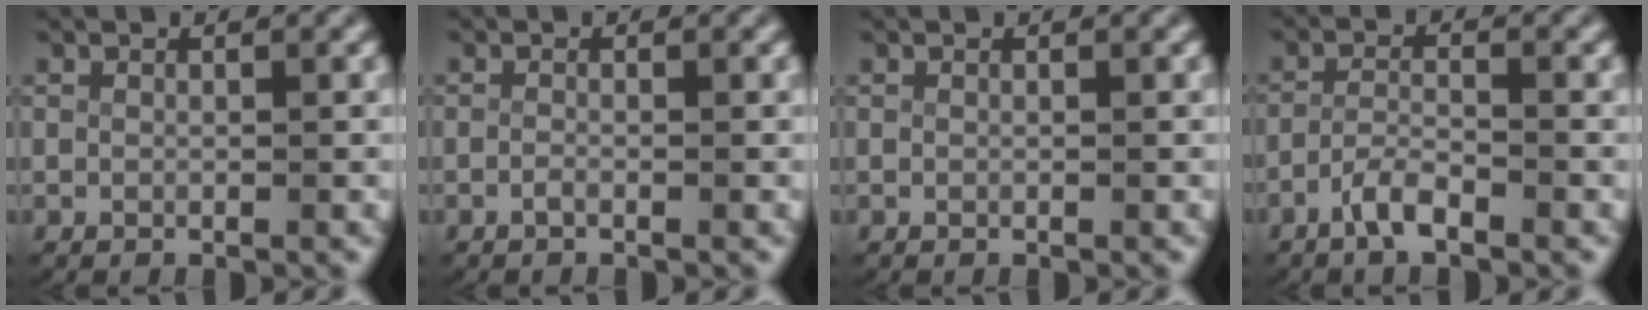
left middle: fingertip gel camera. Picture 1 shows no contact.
{"total": 0.7, "force": [-0.7, 0.0, 0.3], "torque": [-0.014, -0.007, -0.011]}
{"total": 0.0}
{"total": 2.5, "force": [-2.0, 0.5, 1.4], "torque": [-0.030, -0.004, -0.038]}